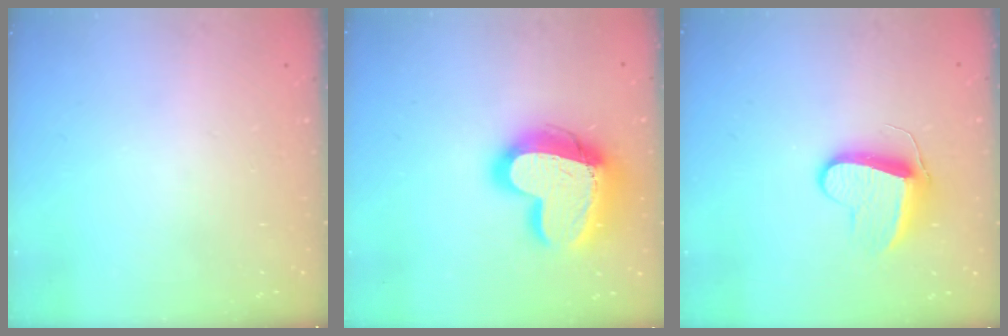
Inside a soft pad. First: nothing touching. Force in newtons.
{"total": 21.0, "press": 20.9, "slide": 1.9}
{"total": 10.7, "press": 10.7, "slide": 0.7}